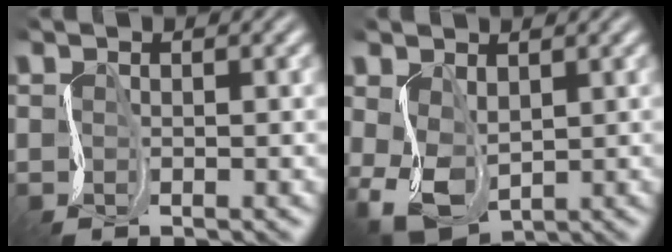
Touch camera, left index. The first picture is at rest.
{"total": 3.7, "force": [-0.5, 2.7, 2.5], "torque": [-0.082, -0.010, 0.002]}